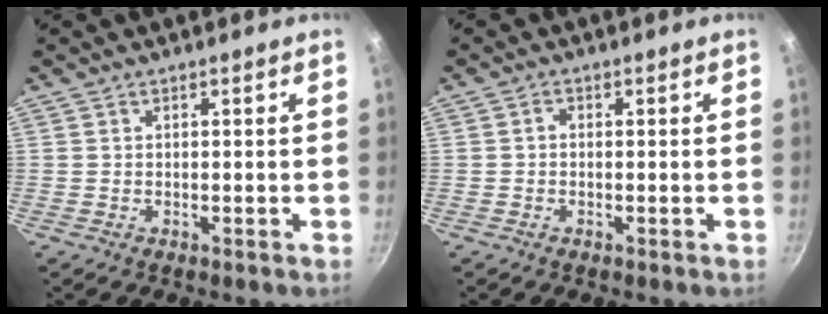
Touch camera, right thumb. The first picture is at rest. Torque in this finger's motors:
{"motor_torque": [-0.33, 0.07, -0.04, -0.15, 0.07]}